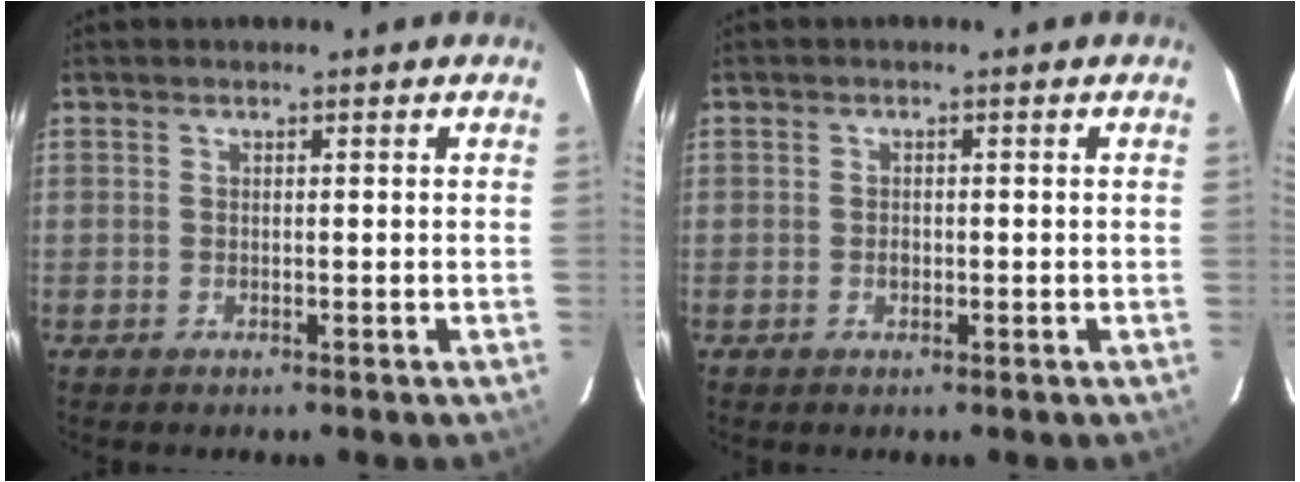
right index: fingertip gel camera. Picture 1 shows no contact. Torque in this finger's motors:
{"motor_torque": [0.43, 0.29, 0.02, -0.02]}